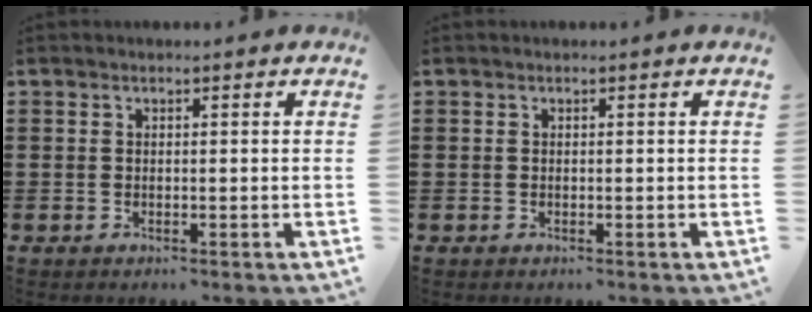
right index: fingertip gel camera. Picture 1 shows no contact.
{"total": 0.0}